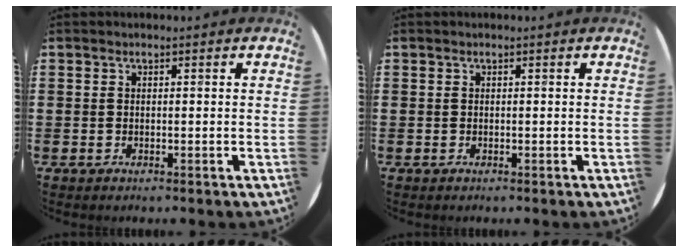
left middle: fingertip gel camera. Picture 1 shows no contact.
{"total": 0.0}